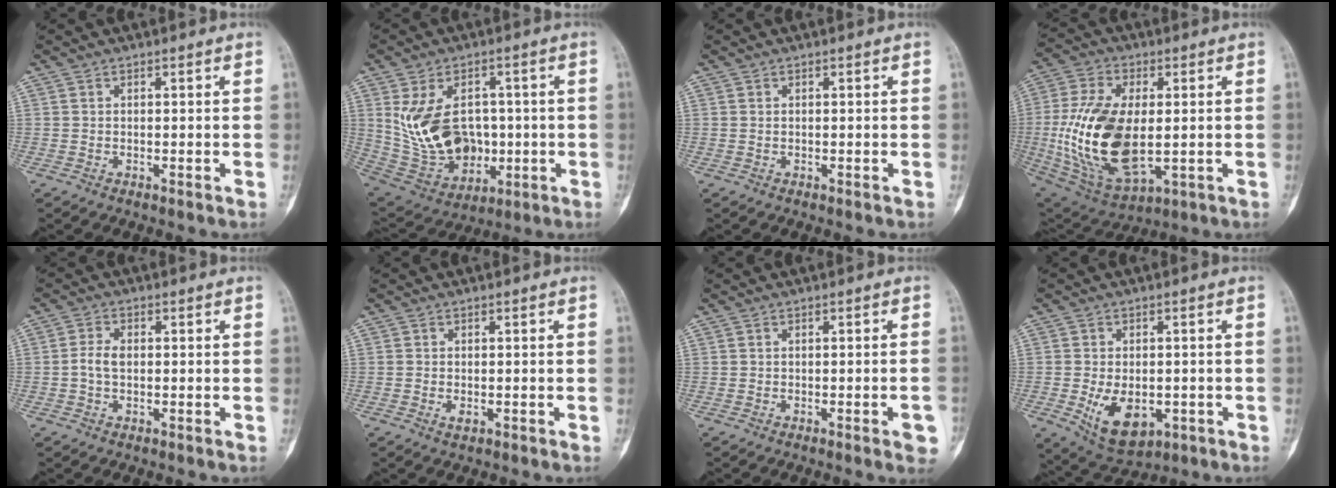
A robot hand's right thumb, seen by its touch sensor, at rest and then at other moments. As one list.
[{"total": 15.8, "force": [1.0, 11.2, 11.0], "torque": [-0.169, -0.001, 0.049]}, {"total": 0.0}, {"total": 20.5, "force": [-0.7, 10.9, 17.4], "torque": [-0.352, -0.010, 0.003]}, {"total": 3.2, "force": [-0.2, 2.0, 2.5], "torque": [-0.054, 0.007, -0.009]}, {"total": 1.4, "force": [-0.5, 0.8, 1.0], "torque": [-0.019, 0.000, -0.009]}, {"total": 3.5, "force": [-1.5, 0.8, 3.0], "torque": [-0.032, 0.008, -0.017]}, {"total": 9.9, "force": [-2.6, 6.2, 7.3], "torque": [-0.102, -0.003, -0.024]}]